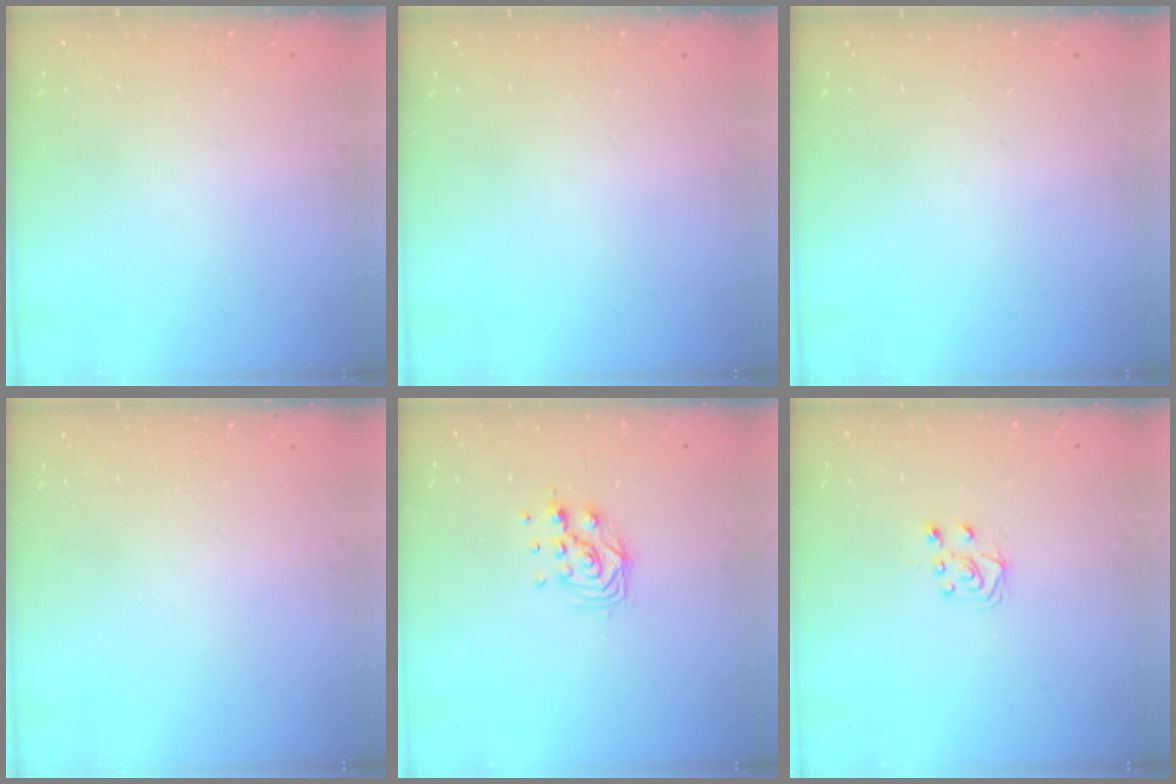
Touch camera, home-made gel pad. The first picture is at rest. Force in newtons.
{"total": 0.0}
{"total": 0.0}
{"total": 0.0}
{"total": 8.4, "press": 8.3, "slide": 0.8}
{"total": 5.8, "press": 5.8, "slide": 0.5}